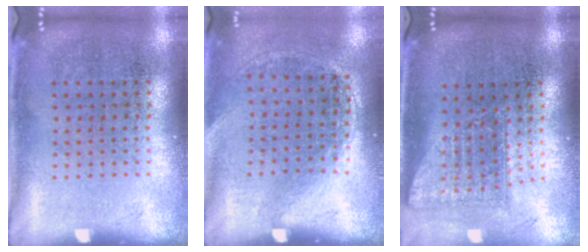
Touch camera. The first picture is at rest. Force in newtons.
{"total": 1.4, "press": 0.9, "slide": 1.0}
{"total": 1.7, "press": 1.2, "slide": 1.1}